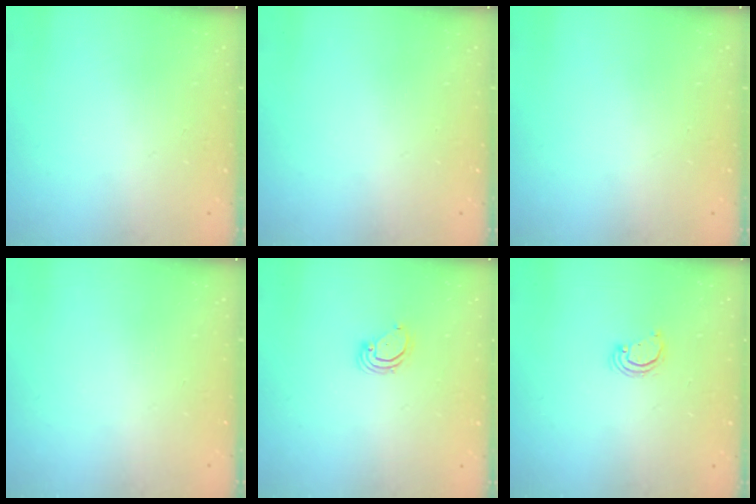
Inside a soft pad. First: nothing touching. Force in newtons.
{"total": 0.0}
{"total": 0.0}
{"total": 0.0}
{"total": 3.7, "press": 3.7, "slide": 0.3}
{"total": 2.7, "press": 2.7, "slide": 0.2}